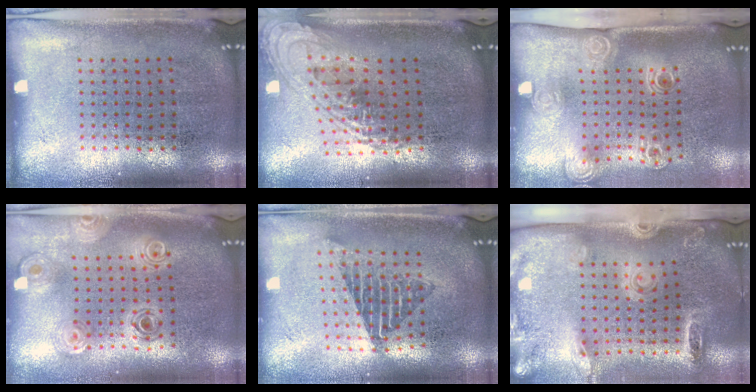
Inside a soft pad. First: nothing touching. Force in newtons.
{"total": 2.2, "press": 1.6, "slide": 1.4}
{"total": 2.1, "press": 1.5, "slide": 1.5}
{"total": 0.9, "press": 0.9, "slide": 0.2}
{"total": 1.8, "press": 1.4, "slide": 1.0}
{"total": 2.7, "press": 1.9, "slide": 1.9}